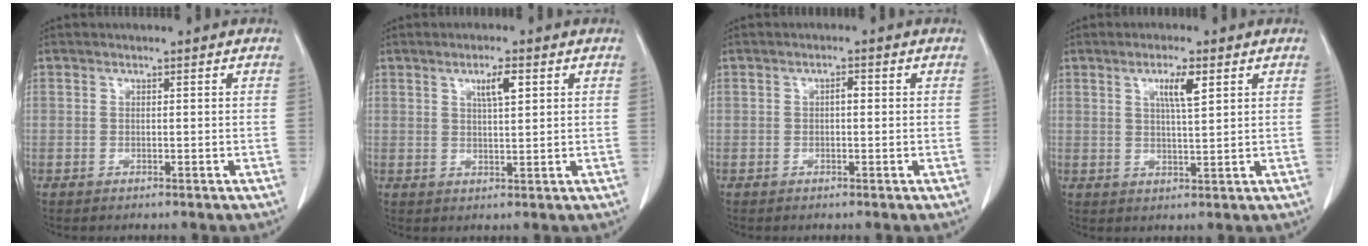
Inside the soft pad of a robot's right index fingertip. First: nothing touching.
{"total": 3.6, "force": [1.7, 0.4, 3.1], "torque": [-0.054, 0.000, 0.029]}
{"total": 1.1, "force": [0.0, 0.3, 1.1], "torque": [-0.015, 0.003, 0.000]}
{"total": 4.4, "force": [2.0, 0.2, 3.9], "torque": [-0.070, -0.001, 0.036]}